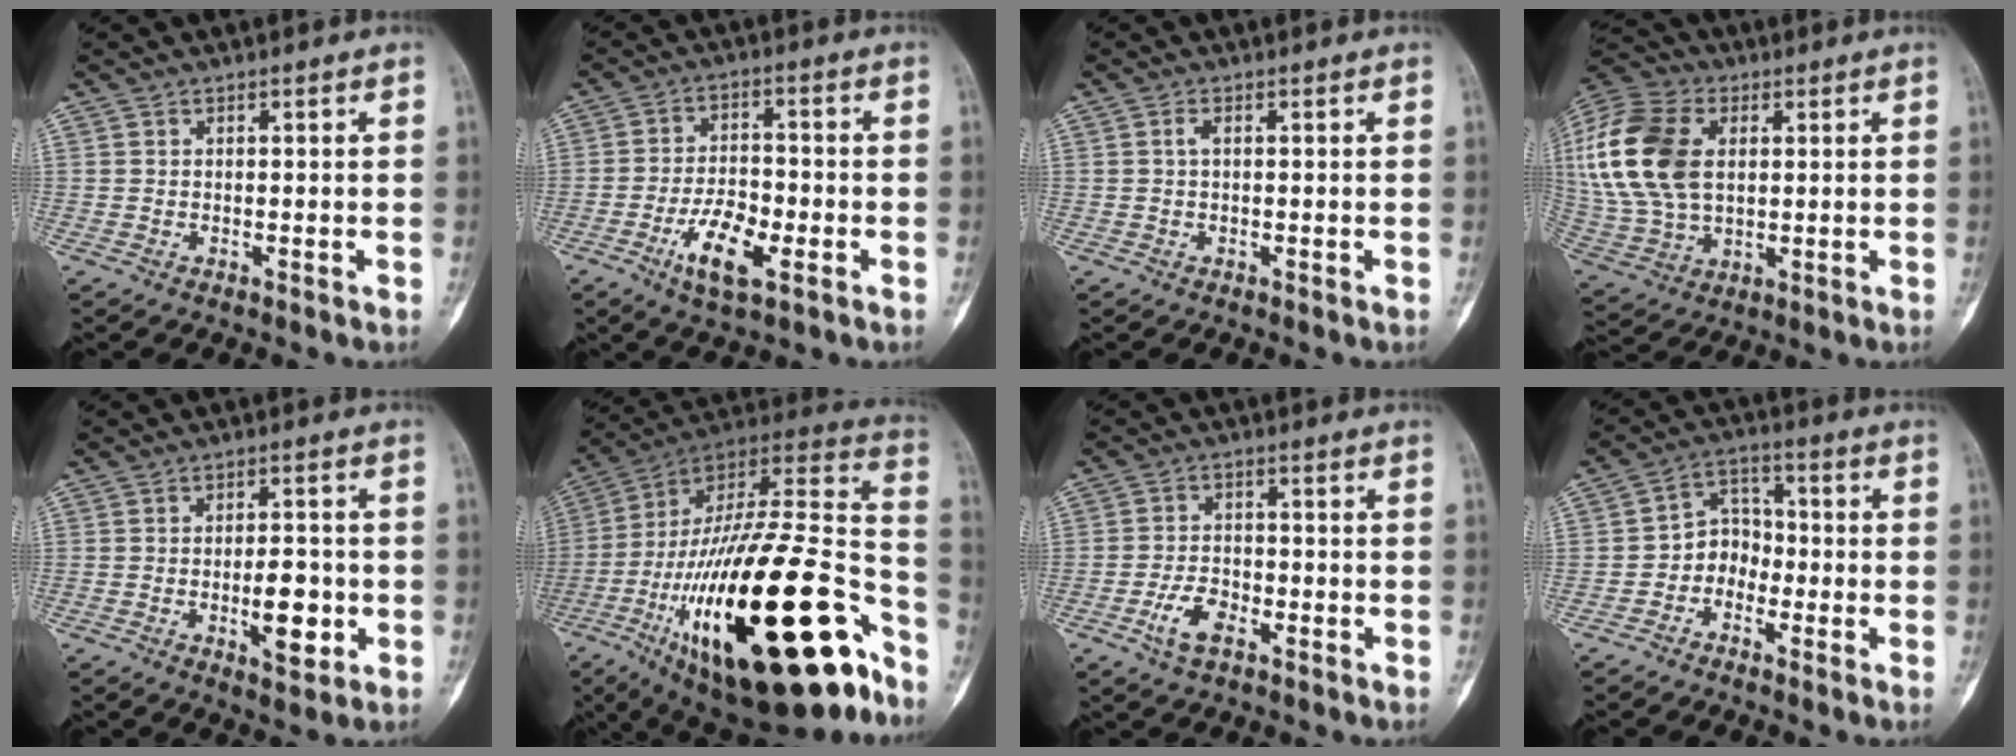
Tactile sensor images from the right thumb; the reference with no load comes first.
{"total": 9.3, "force": [-3.8, 3.9, 7.6], "torque": [-0.133, 0.014, -0.067]}
{"total": 1.0, "force": [0.1, 0.4, 0.9], "torque": [-0.023, 0.000, 0.000]}
{"total": 22.7, "force": [4.6, 14.8, 16.6], "torque": [-0.375, 0.007, 0.088]}
{"total": 7.9, "force": [-1.9, 3.6, 6.8], "torque": [-0.082, 0.008, -0.022]}
{"total": 42.4, "force": [-17.5, 15.3, 35.4], "torque": [-0.544, 0.053, -0.277]}
{"total": 5.9, "force": [-2.9, 3.0, 4.1], "torque": [-0.076, 0.016, -0.055]}
{"total": 6.1, "force": [-2.4, 5.0, 2.6], "torque": [-0.006, 0.033, -0.057]}